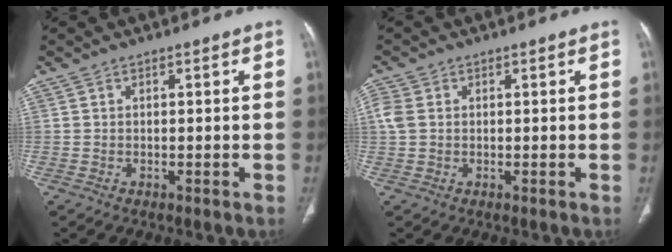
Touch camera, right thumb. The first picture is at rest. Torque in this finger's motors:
{"motor_torque": [1.28, 1.24, 0.40, -0.29, 0.14]}